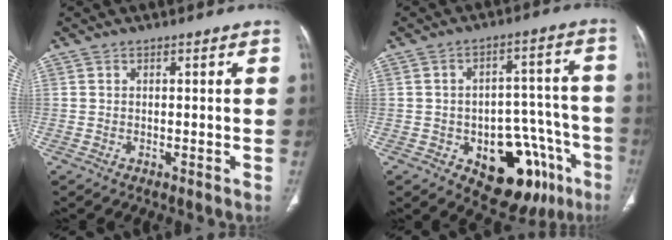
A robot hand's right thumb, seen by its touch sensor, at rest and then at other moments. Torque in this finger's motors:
{"motor_torque": [5.01, 0.00, 0.82, -1.05, 0.05]}